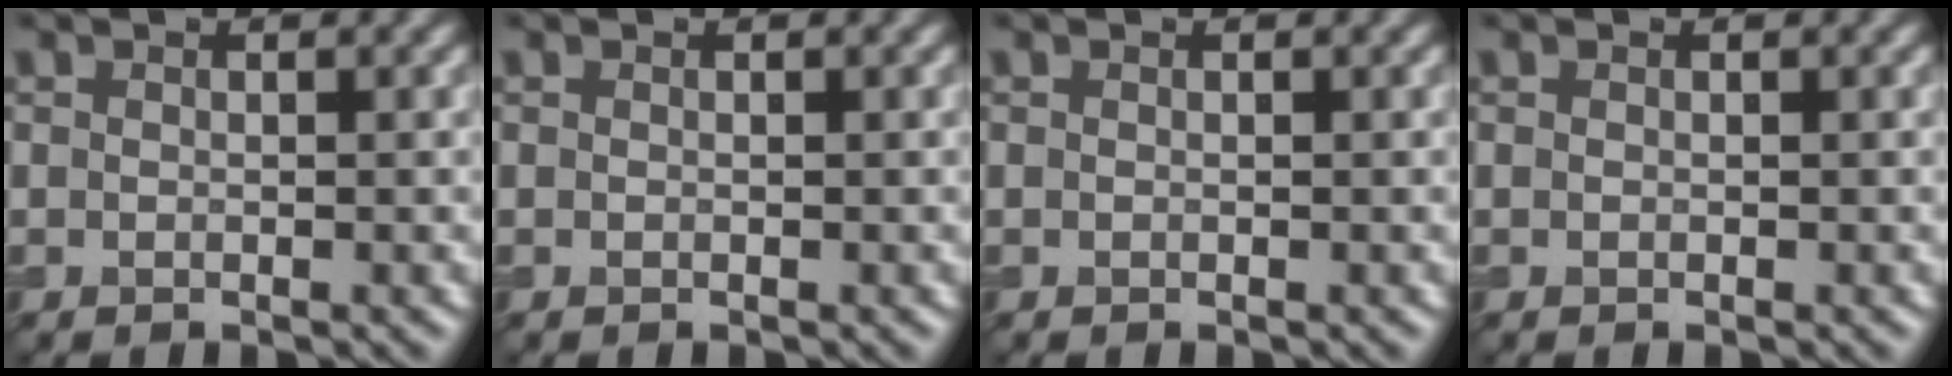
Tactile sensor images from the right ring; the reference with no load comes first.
{"total": 0.0}
{"total": 0.0}
{"total": 0.0}